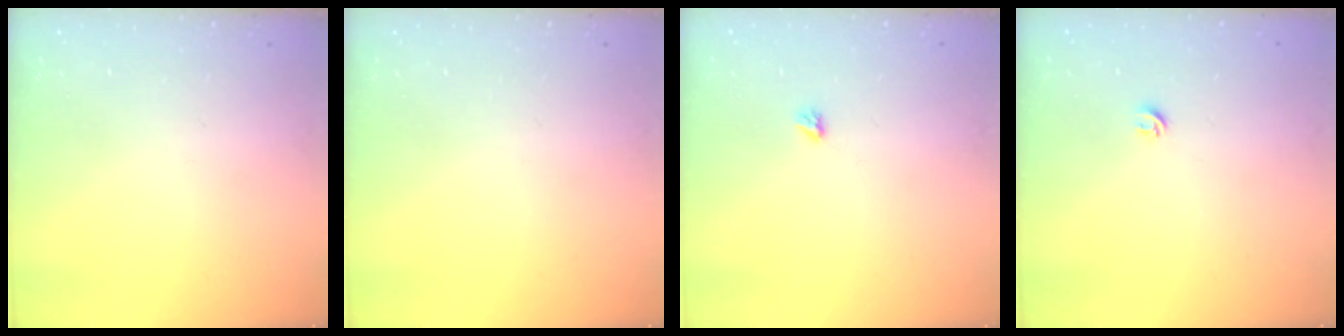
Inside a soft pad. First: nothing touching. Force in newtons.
{"total": 0.0}
{"total": 2.9, "press": 2.9, "slide": 0.5}
{"total": 4.3, "press": 4.3, "slide": 0.4}